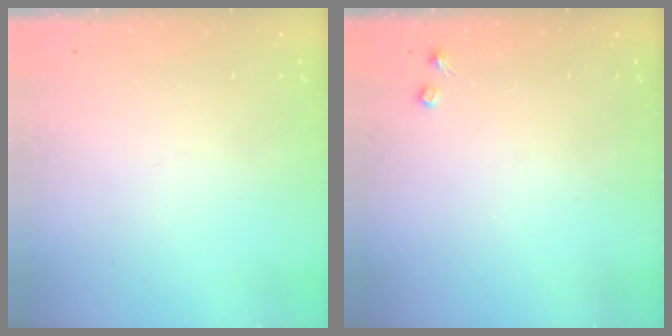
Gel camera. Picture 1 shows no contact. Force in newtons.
{"total": 2.7, "press": 2.7, "slide": 0.4}